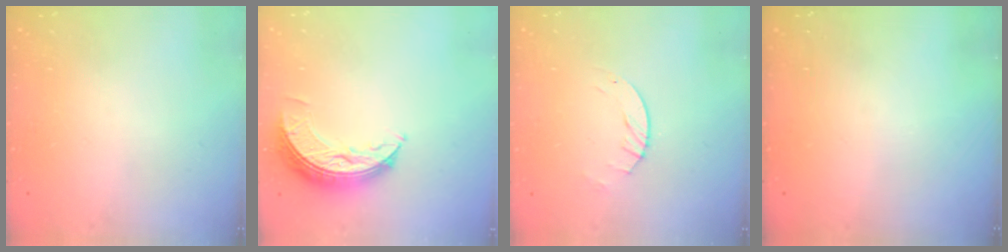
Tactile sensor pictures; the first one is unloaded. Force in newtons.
{"total": 7.9, "press": 7.9, "slide": 0.6}
{"total": 2.8, "press": 2.8, "slide": 0.4}
{"total": 0.0}